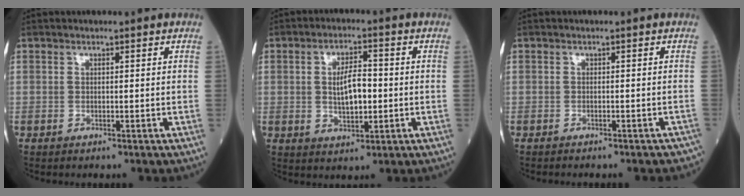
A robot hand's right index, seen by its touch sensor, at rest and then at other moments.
{"total": 6.2, "force": [0.0, 2.4, 5.7], "torque": [-0.103, 0.003, 0.002]}
{"total": 7.1, "force": [-6.3, 2.2, 2.5], "torque": [-0.021, -0.006, -0.064]}